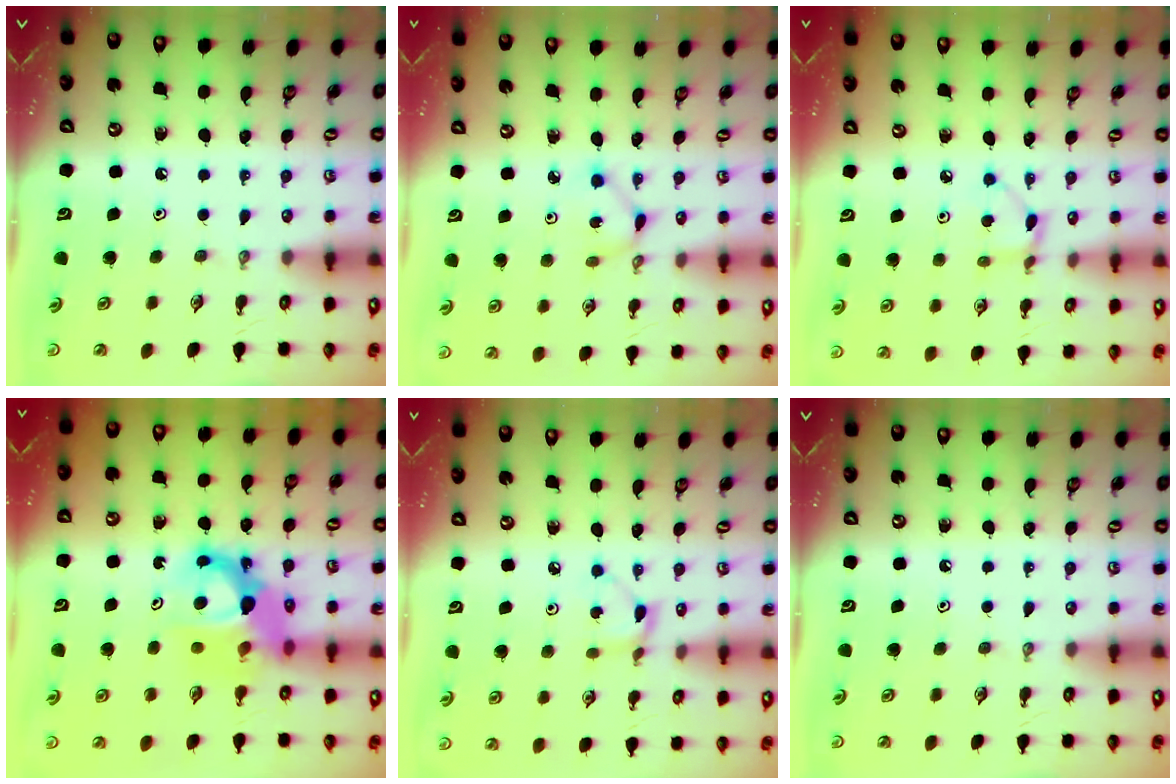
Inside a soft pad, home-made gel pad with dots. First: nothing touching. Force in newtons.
{"total": 2.0, "press": 2.0, "slide": 0.1}
{"total": 3.1, "press": 3.1, "slide": 0.4}
{"total": 12.3, "press": 12.3, "slide": 1.4}
{"total": 2.9, "press": 2.9, "slide": 0.4}
{"total": 0.0}